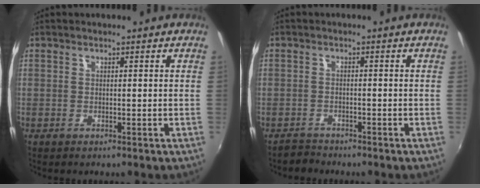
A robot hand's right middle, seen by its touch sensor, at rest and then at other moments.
{"total": 2.5, "force": [-2.2, 1.1, -0.4], "torque": [-0.003, 0.004, -0.041]}